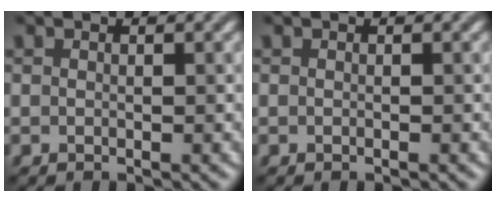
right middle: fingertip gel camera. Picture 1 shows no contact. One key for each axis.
{"total": 0.0}